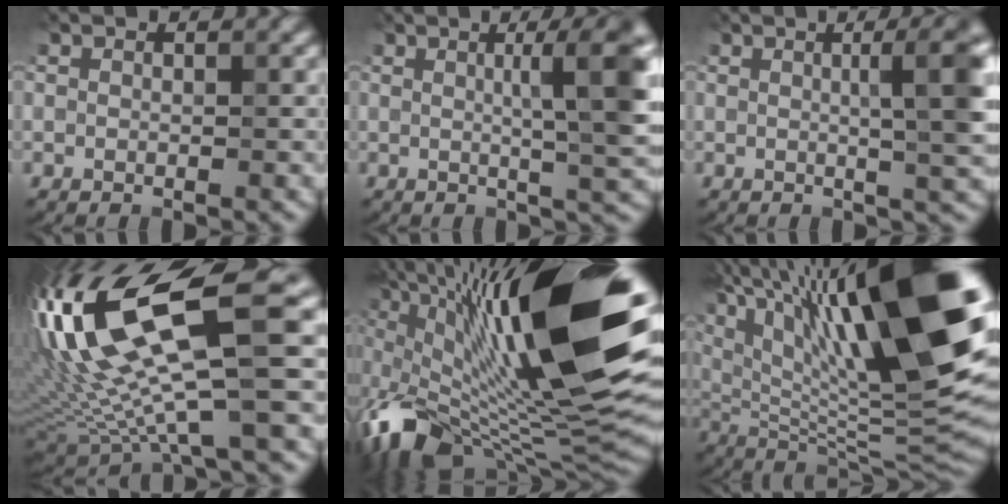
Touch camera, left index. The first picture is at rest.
{"total": 7.0, "force": [1.2, 1.2, 6.8], "torque": [-0.079, 0.013, 0.019]}
{"total": 6.5, "force": [0.9, 1.5, 6.3], "torque": [-0.064, 0.017, 0.012]}
{"total": 17.1, "force": [2.6, 4.2, 16.4], "torque": [-0.325, 0.004, 0.066]}
{"total": 19.6, "force": [1.6, 6.9, 18.3], "torque": [-0.330, 0.012, 0.013]}
{"total": 20.2, "force": [8.7, 5.8, 17.3], "torque": [-0.269, 0.046, 0.153]}